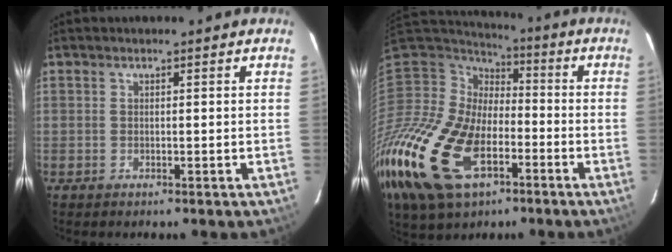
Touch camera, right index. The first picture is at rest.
{"total": 29.1, "force": [-13.3, 16.8, 19.6], "torque": [-0.464, -0.051, -0.239]}